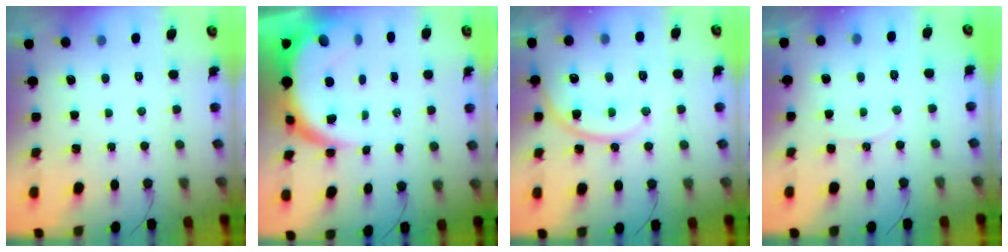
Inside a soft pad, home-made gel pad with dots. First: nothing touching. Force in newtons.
{"total": 11.0, "press": 10.9, "slide": 1.1}
{"total": 12.3, "press": 12.2, "slide": 0.9}
{"total": 6.8, "press": 6.8, "slide": 0.5}